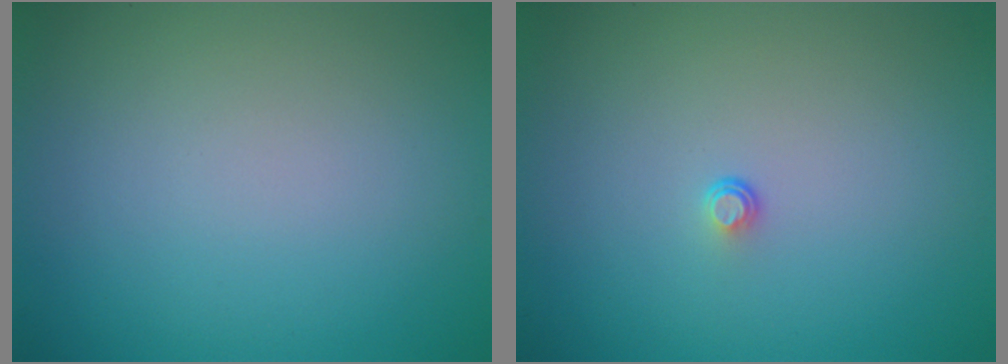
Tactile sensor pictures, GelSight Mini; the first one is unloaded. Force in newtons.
{"total": 0.5, "press": 0.3, "slide": 0.5}